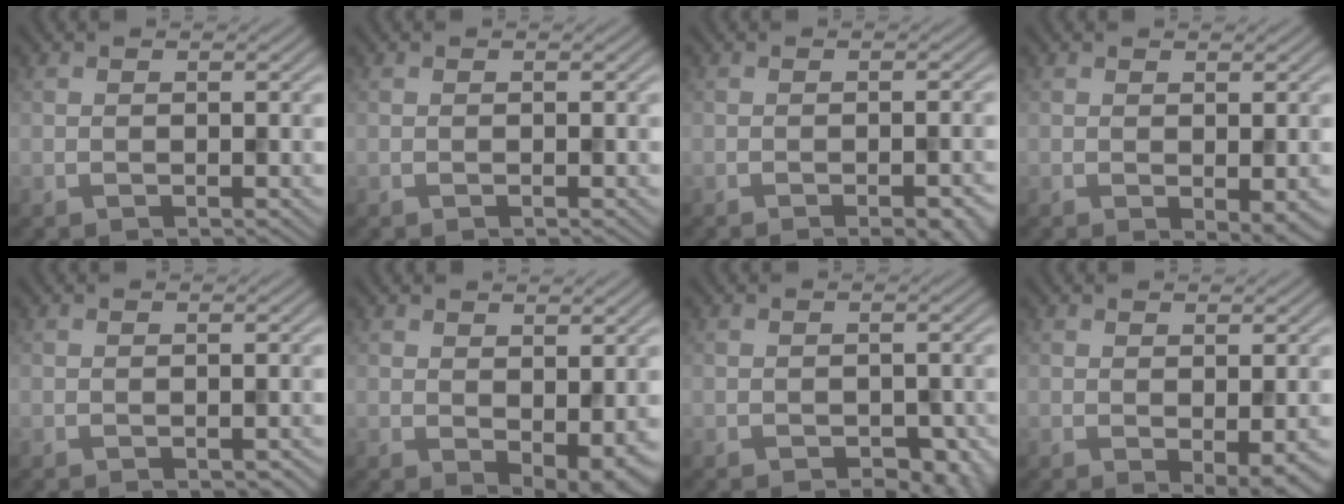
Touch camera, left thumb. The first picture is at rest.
{"total": 0.0}
{"total": 4.2, "force": [-2.4, 1.2, 3.2], "torque": [-0.033, 0.004, -0.021]}
{"total": 2.4, "force": [-0.4, 0.8, 2.2], "torque": [-0.035, -0.008, -0.004]}
{"total": 1.0, "force": [-0.7, 0.2, 0.7], "torque": [-0.008, 0.000, -0.006]}
{"total": 4.4, "force": [-0.5, 2.3, 3.7], "torque": [-0.054, -0.012, 0.002]}
{"total": 4.1, "force": [-2.8, 2.1, 2.2], "torque": [-0.034, -0.008, -0.025]}
{"total": 3.5, "force": [-0.8, 1.0, 3.3], "torque": [-0.051, -0.009, -0.007]}